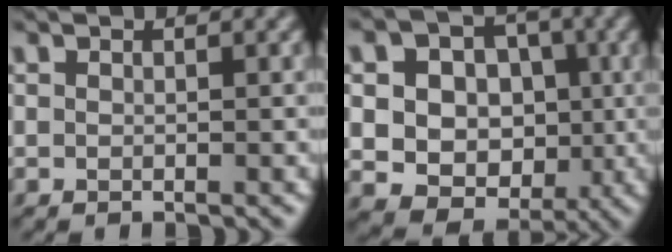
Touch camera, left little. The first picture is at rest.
{"total": 11.8, "force": [0.6, 10.5, 5.4], "torque": [-0.107, 0.040, -0.015]}